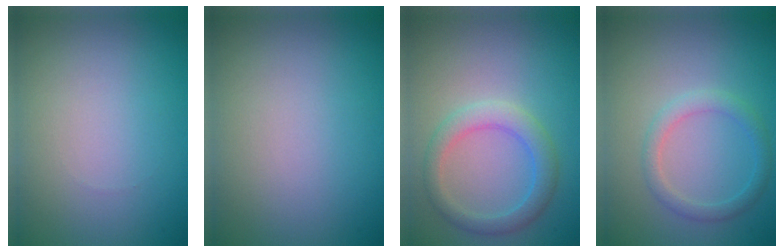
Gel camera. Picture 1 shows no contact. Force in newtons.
{"total": 0.0}
{"total": 3.0, "press": 3.0, "slide": 0.2}
{"total": 2.0, "press": 2.0, "slide": 0.0}